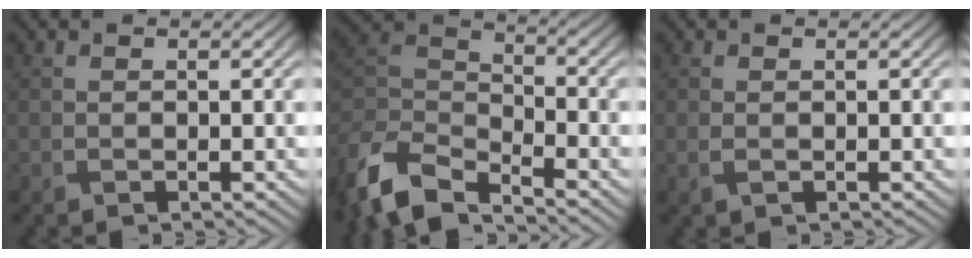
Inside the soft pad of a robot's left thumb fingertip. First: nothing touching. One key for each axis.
{"total": 9.1, "fx": -7.2, "fy": 3.4, "fz": 4.4, "tx": -0.103, "ty": -0.011, "tz": -0.154}
{"total": 1.0, "fx": -0.1, "fy": 0.5, "fz": 0.8, "tx": -0.024, "ty": -0.001, "tz": 0.001}